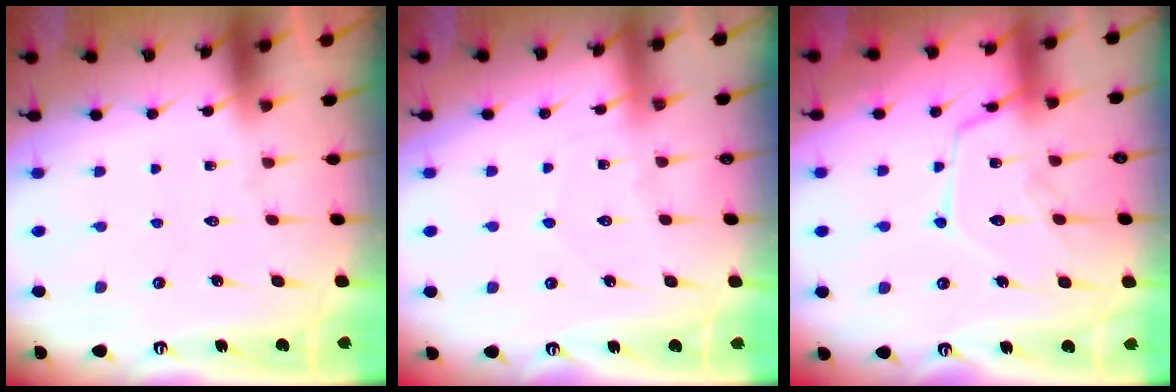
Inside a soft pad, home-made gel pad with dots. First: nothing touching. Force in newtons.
{"total": 4.4, "press": 4.3, "slide": 0.5}
{"total": 14.3, "press": 14.2, "slide": 1.2}